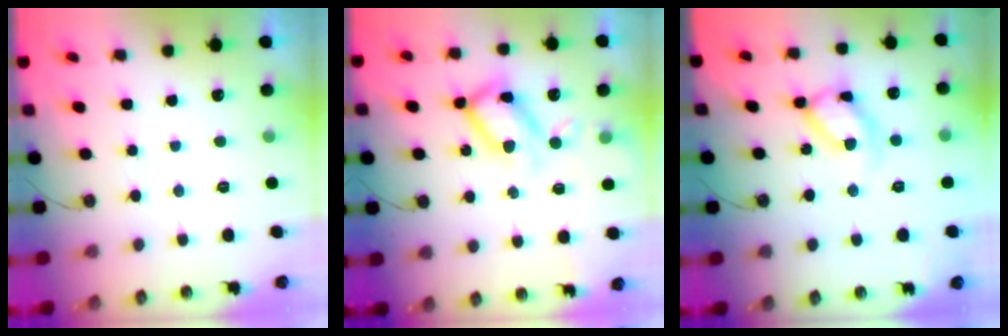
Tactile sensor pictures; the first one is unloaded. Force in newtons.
{"total": 14.4, "press": 14.3, "slide": 1.3}
{"total": 12.2, "press": 12.2, "slide": 0.8}